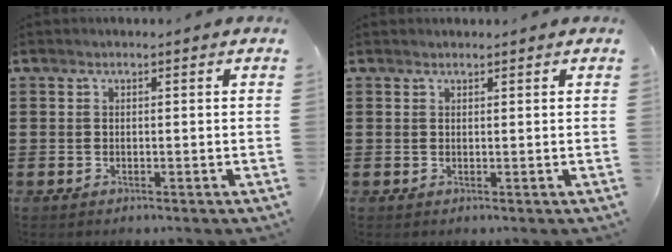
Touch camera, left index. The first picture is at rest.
{"total": 0.6, "force": [0.6, 0.2, 0.0], "torque": [-0.002, 0.000, 0.013]}